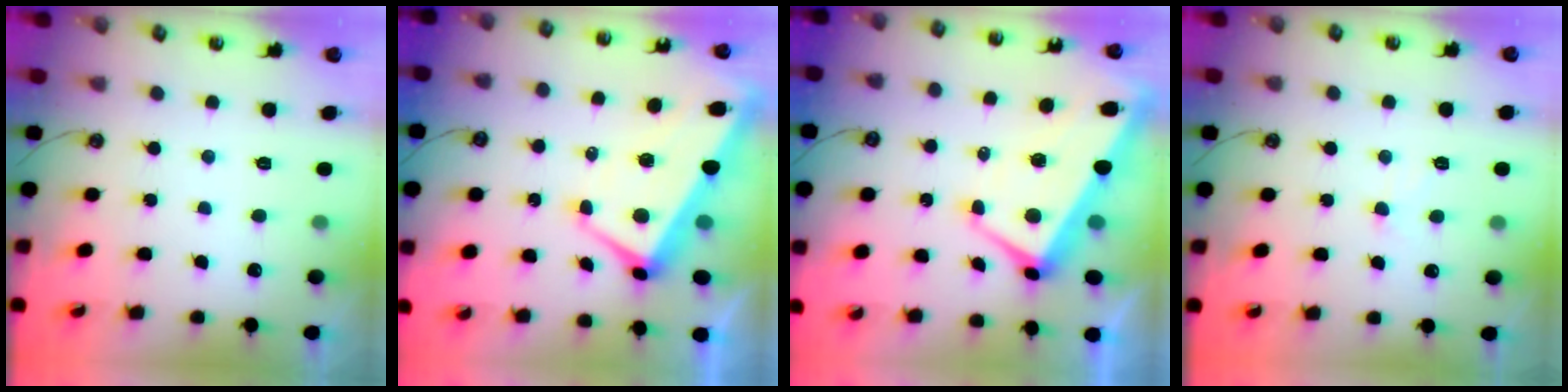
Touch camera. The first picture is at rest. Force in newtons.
{"total": 1.7, "press": 1.1, "slide": 1.3}
{"total": 1.7, "press": 1.1, "slide": 1.3}
{"total": 1.5, "press": 1.4, "slide": 0.4}